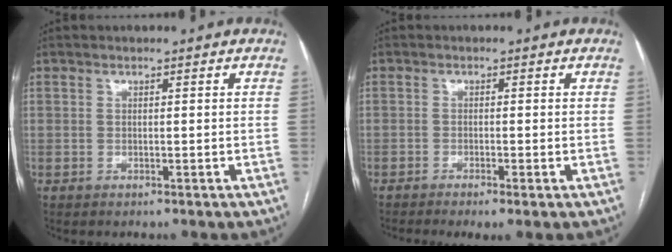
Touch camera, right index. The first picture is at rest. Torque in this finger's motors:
{"motor_torque": [0.53, -0.60, 0.09, 0.02]}